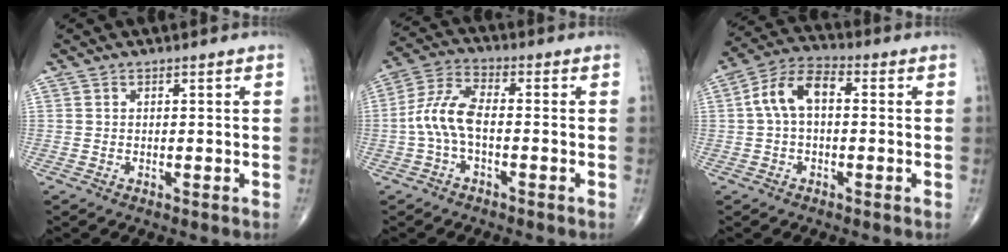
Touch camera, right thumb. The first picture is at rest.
{"total": 7.9, "force": [-1.4, 3.6, 6.9], "torque": [-0.154, 0.028, -0.036]}
{"total": 8.5, "force": [0.6, 4.8, 7.0], "torque": [-0.131, 0.031, 0.001]}